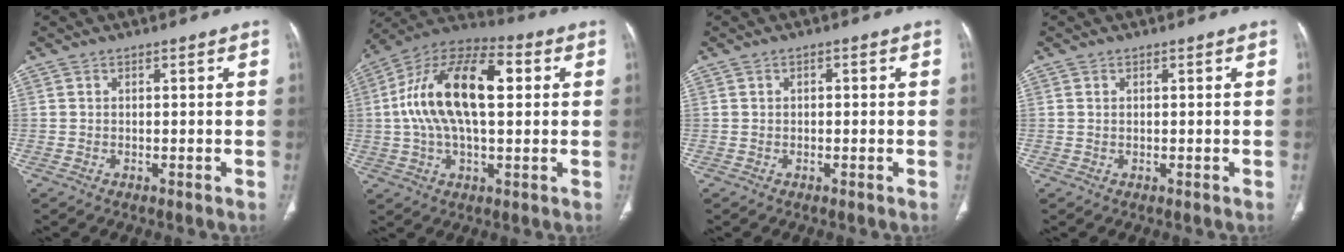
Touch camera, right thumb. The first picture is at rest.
{"total": 19.9, "force": [3.0, 9.6, 17.1], "torque": [-0.306, 0.030, 0.043]}
{"total": 0.7, "force": [0.0, 0.5, 0.5], "torque": [-0.004, 0.003, -0.001]}
{"total": 0.0}